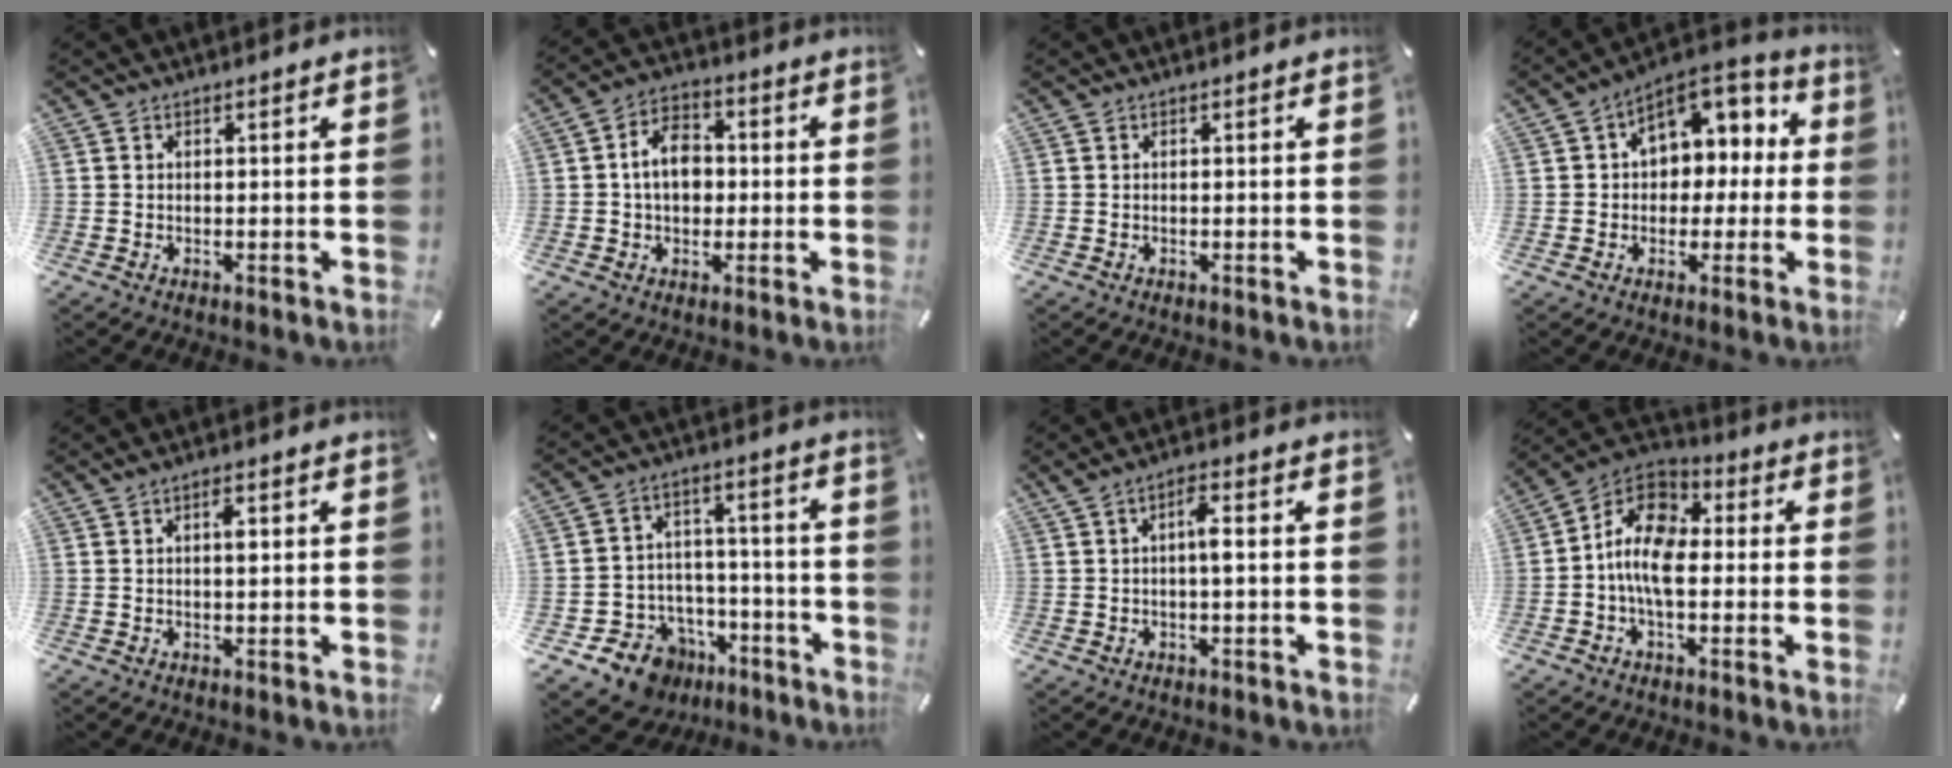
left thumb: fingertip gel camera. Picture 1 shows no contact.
{"total": 8.3, "force": [0.0, 6.2, 5.5], "torque": [-0.089, 0.008, -0.003]}
{"total": 0.0}
{"total": 9.6, "force": [2.8, 8.0, 4.4], "torque": [-0.054, -0.016, 0.049]}
{"total": 2.7, "force": [0.7, 0.9, 2.5], "torque": [-0.042, 0.004, 0.007]}
{"total": 10.0, "force": [-5.9, 7.7, 2.4], "torque": [-0.040, 0.038, -0.095]}
{"total": 4.3, "force": [0.2, 1.0, 4.2], "torque": [-0.074, 0.006, -0.003]}
{"total": 11.1, "force": [-1.7, 6.8, 8.6], "torque": [-0.189, -0.002, -0.034]}